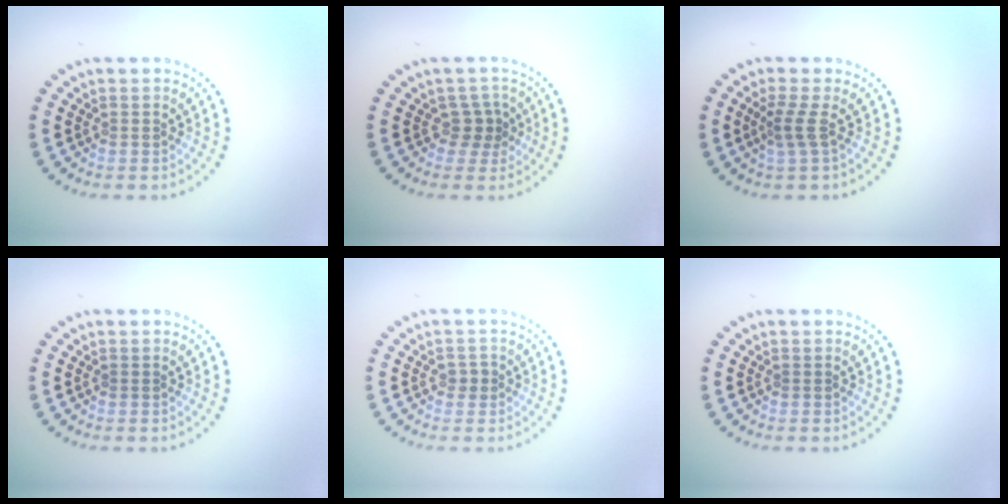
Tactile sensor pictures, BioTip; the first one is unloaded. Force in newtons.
{"total": 1.5, "press": 1.2, "slide": 0.9}
{"total": 1.8, "press": 1.1, "slide": 1.4}
{"total": 0.0}
{"total": 1.1, "press": 1.1, "slide": 0.2}
{"total": 0.0}